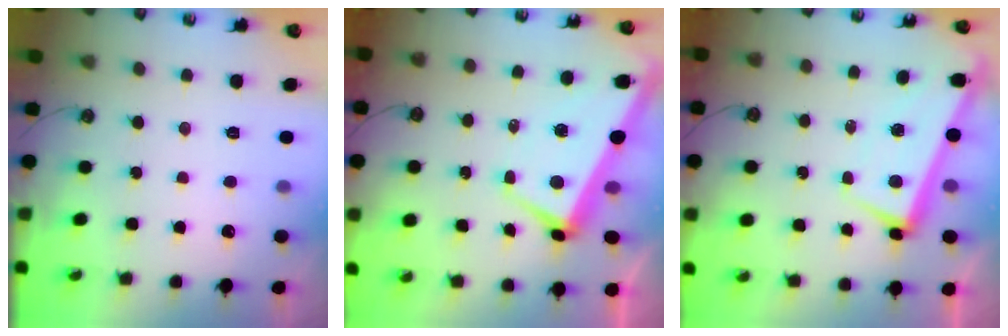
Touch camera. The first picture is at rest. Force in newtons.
{"total": 1.1, "press": 0.4, "slide": 1.0}
{"total": 1.6, "press": 0.5, "slide": 1.5}